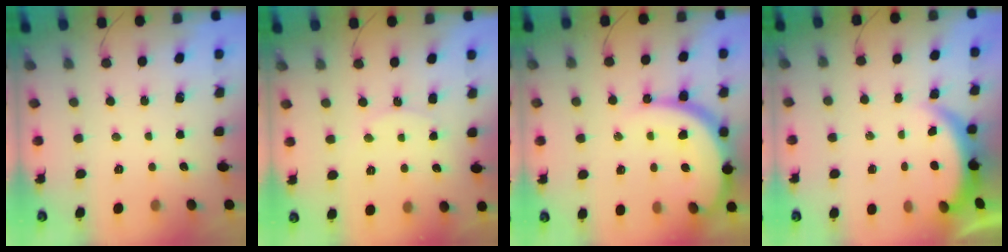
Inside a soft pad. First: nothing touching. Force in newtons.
{"total": 9.1, "press": 9.1, "slide": 0.6}
{"total": 15.3, "press": 15.2, "slide": 1.2}
{"total": 3.8, "press": 3.8, "slide": 0.3}